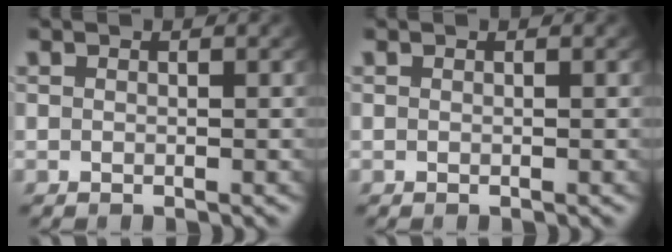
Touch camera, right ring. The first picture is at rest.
{"total": 0.0}